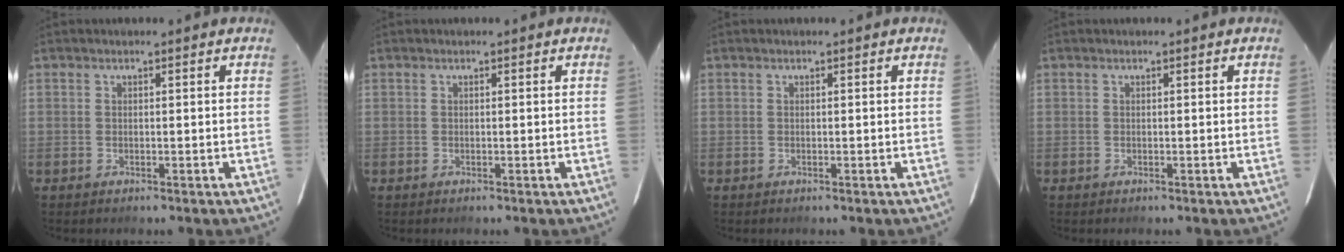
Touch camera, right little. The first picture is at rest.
{"total": 0.0}
{"total": 0.0}
{"total": 0.0}